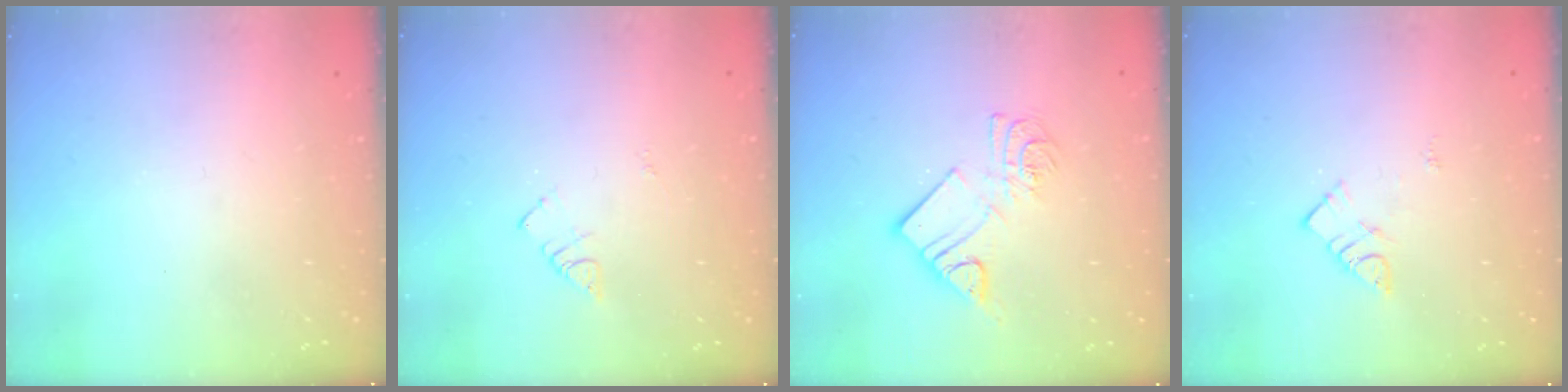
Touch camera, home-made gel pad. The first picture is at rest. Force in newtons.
{"total": 4.2, "press": 4.2, "slide": 0.5}
{"total": 11.2, "press": 11.2, "slide": 0.9}
{"total": 6.9, "press": 6.9, "slide": 0.2}